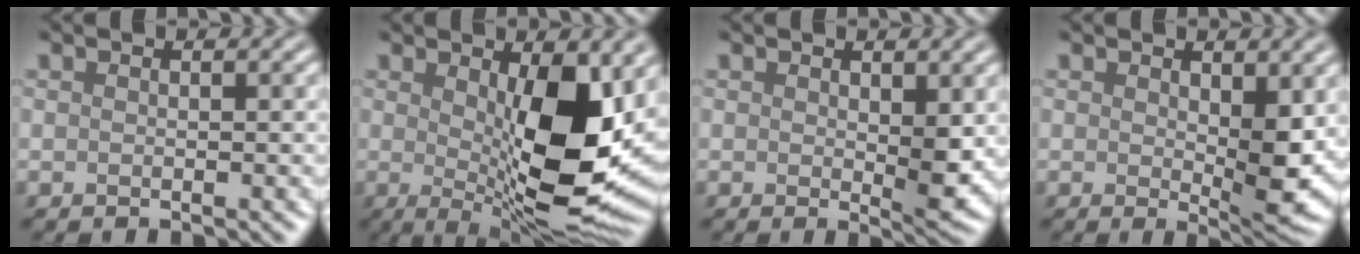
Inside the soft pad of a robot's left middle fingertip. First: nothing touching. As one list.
[{"total": 11.3, "force": [0.7, 3.8, 10.6], "torque": [-0.154, -0.021, 0.019]}, {"total": 2.4, "force": [0.7, 0.4, 2.3], "torque": [-0.036, -0.013, 0.017]}, {"total": 4.5, "force": [0.9, 1.3, 4.2], "torque": [-0.068, -0.015, 0.023]}]